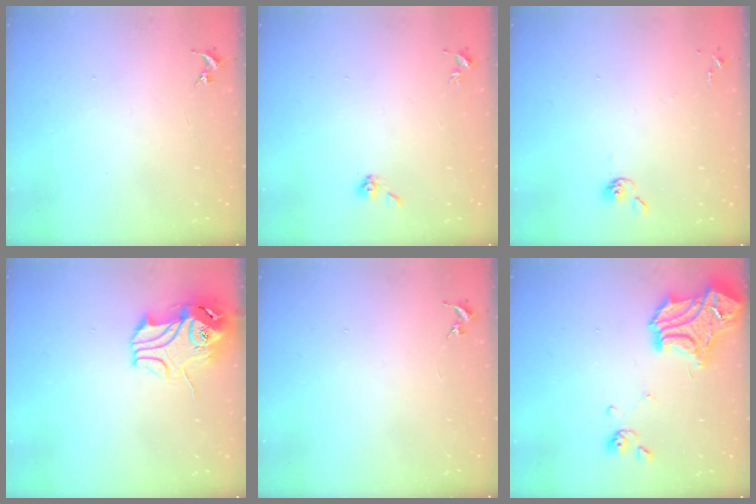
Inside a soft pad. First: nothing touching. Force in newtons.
{"total": 4.0, "press": 3.5, "slide": 2.1}
{"total": 5.0, "press": 5.0, "slide": 0.8}
{"total": 11.7, "press": 11.5, "slide": 1.8}
{"total": 0.0}
{"total": 20.6, "press": 20.5, "slide": 1.8}